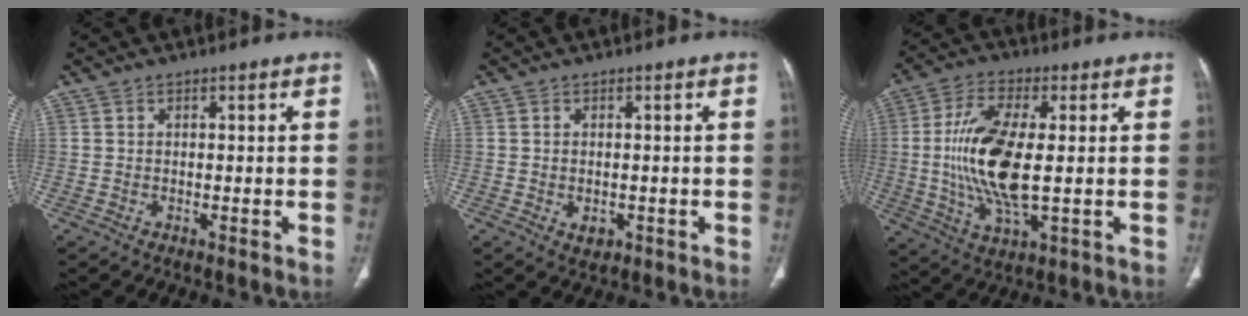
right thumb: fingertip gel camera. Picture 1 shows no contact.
{"total": 2.4, "force": [-0.7, 1.7, 1.6], "torque": [-0.018, -0.001, -0.004]}
{"total": 16.5, "force": [1.1, 7.4, 14.7], "torque": [-0.296, -0.007, 0.023]}